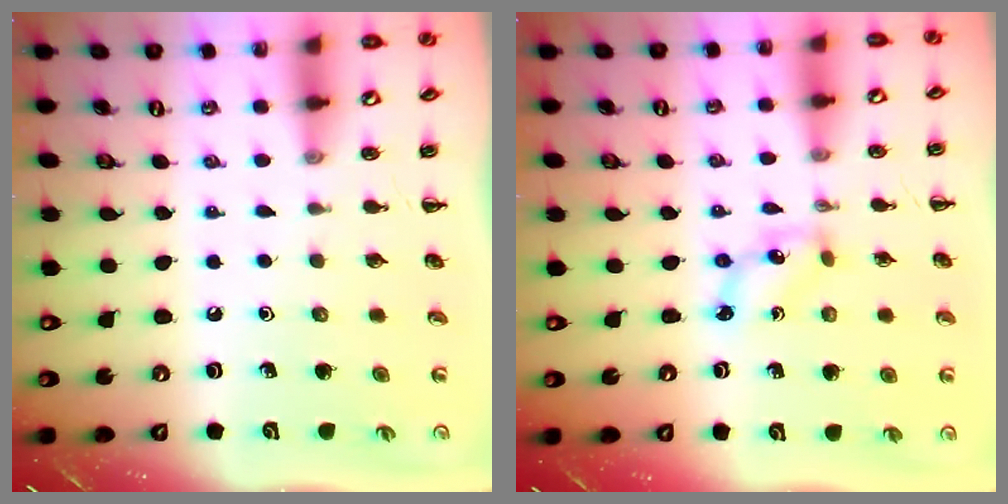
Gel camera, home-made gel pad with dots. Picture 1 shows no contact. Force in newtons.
{"total": 2.8, "press": 2.7, "slide": 0.7}